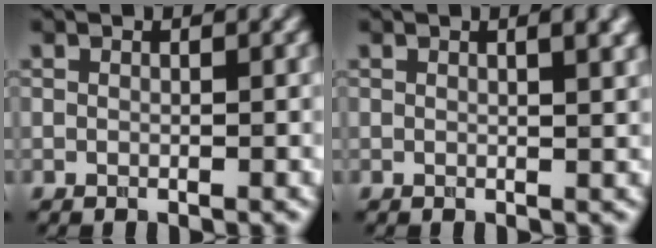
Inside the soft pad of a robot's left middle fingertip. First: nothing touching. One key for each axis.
{"total": 3.0, "fx": 1.2, "fy": 1.0, "fz": 2.5, "tx": -0.019, "ty": 0.004, "tz": 0.013}